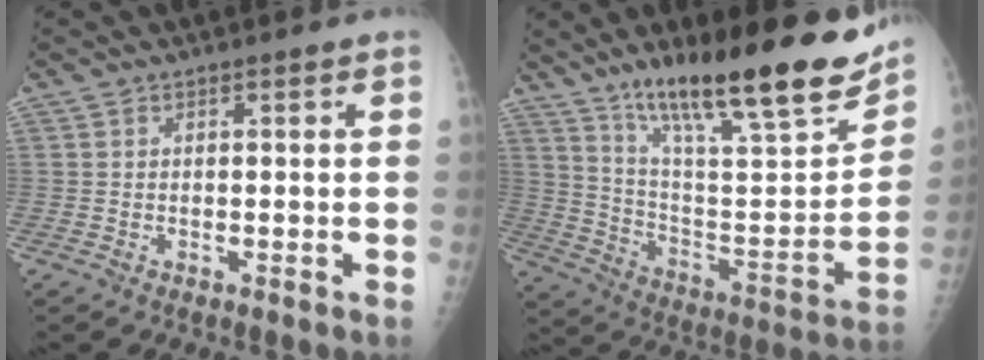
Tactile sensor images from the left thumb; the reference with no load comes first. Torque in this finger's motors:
{"motor_torque": [0.35, 0.25, 1.43, -1.34, 0.13]}